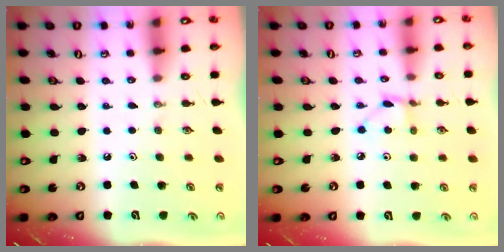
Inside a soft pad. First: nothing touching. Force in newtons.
{"total": 3.2, "press": 3.1, "slide": 0.4}